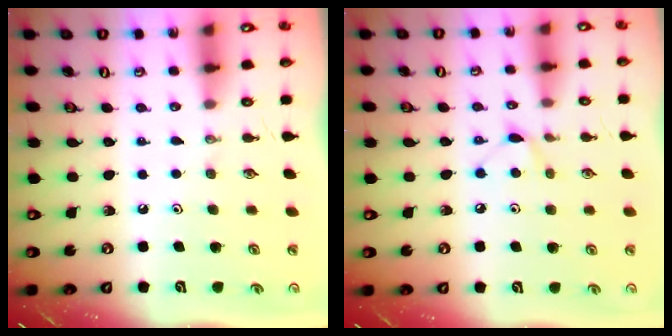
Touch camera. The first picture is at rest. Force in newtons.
{"total": 5.5, "press": 5.5, "slide": 0.7}